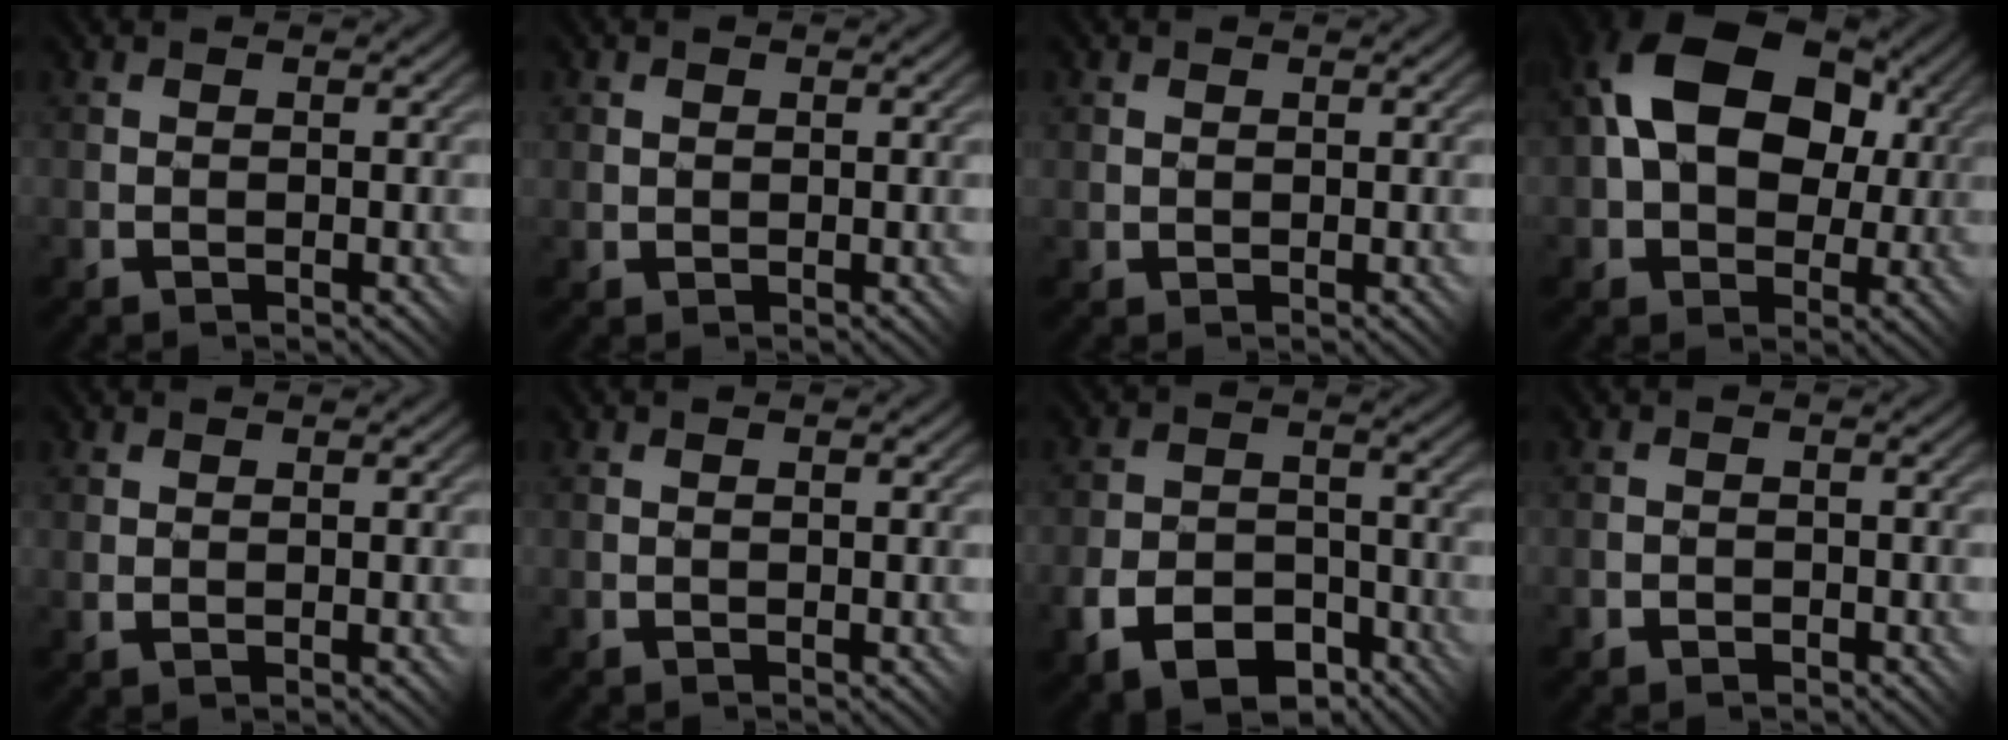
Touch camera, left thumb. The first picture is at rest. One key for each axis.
{"total": 1.1, "fx": 0.5, "fy": 1.0, "fz": 0.1, "tx": -0.005, "ty": 0.000, "tz": 0.012}
{"total": 1.2, "fx": 0.6, "fy": 1.1, "fz": -0.1, "tx": -0.001, "ty": 0.000, "tz": 0.013}
{"total": 16.4, "fx": 3.5, "fy": 11.3, "fz": 11.3, "tx": -0.189, "ty": 0.023, "tz": 0.065}
{"total": 1.0, "fx": 0.4, "fy": 0.3, "fz": 0.9, "tx": -0.019, "ty": 0.002, "tz": 0.013}
{"total": 0.6, "fx": 0.3, "fy": 0.0, "fz": 0.5, "tx": -0.007, "ty": 0.003, "tz": 0.011}
{"total": 8.4, "fx": -5.2, "fy": 4.8, "fz": 4.5, "tx": -0.093, "ty": -0.012, "tz": -0.097}
{"total": 0.9, "fx": -0.7, "fy": 0.5, "fz": -0.1, "tx": 0.004, "ty": 0.002, "tz": -0.014}